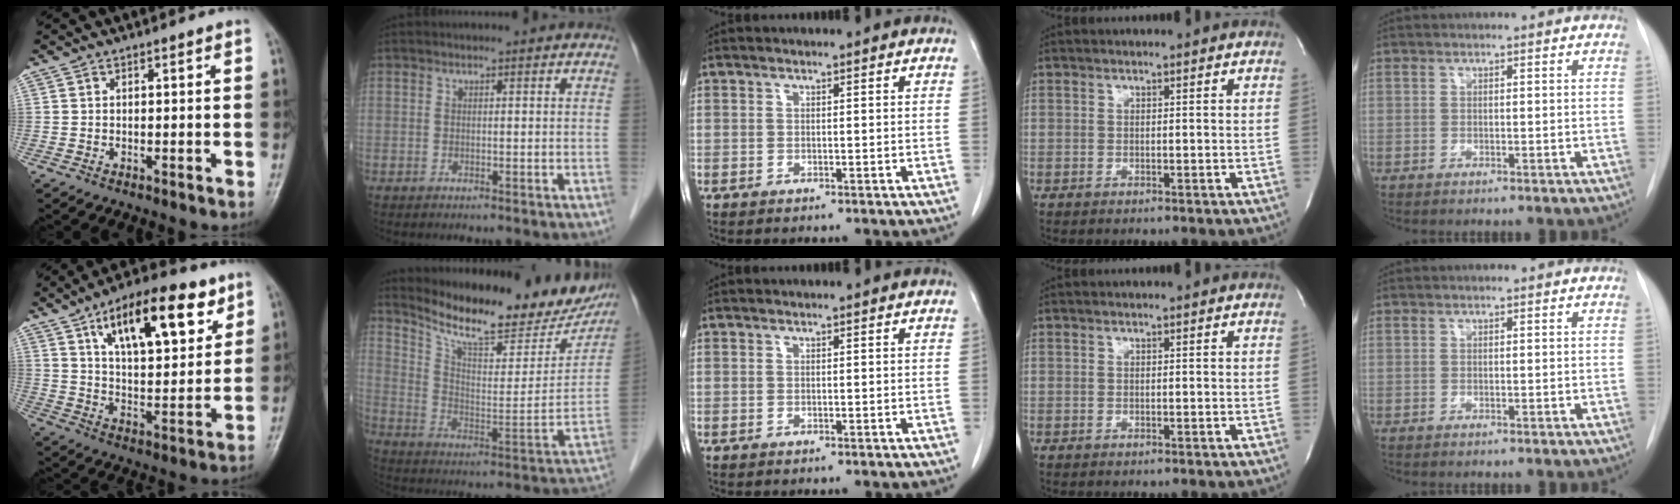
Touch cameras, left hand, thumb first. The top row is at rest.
{"thumb": {"total": 19.0, "force": [9.7, 7.9, 14.4], "torque": [-0.186, -0.032, 0.158]}, "index": {"total": 22.2, "force": [20.0, 4.9, 8.5], "torque": [-0.134, -0.047, 0.278]}}